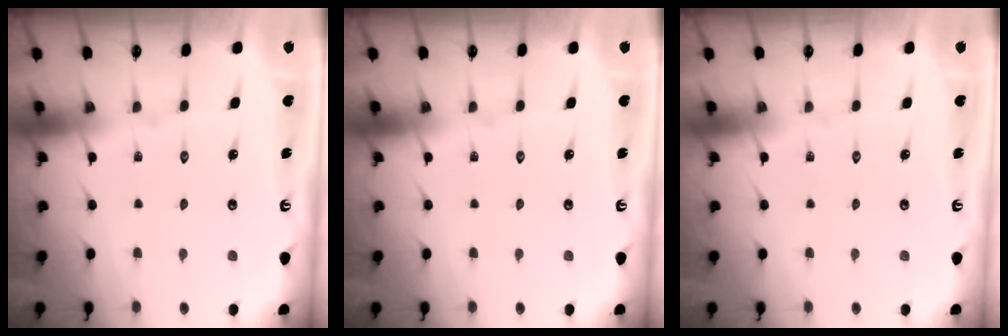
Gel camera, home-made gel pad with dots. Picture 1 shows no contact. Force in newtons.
{"total": 0.0}
{"total": 0.0}